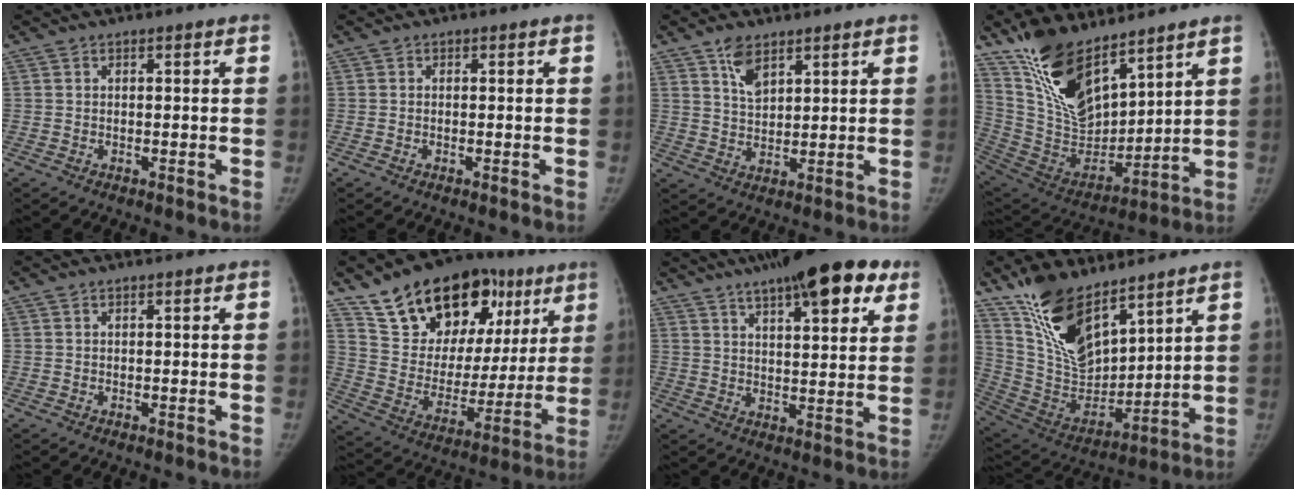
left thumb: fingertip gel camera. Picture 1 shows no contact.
{"total": 0.0}
{"total": 5.4, "force": [3.5, 2.7, 3.2], "torque": [-0.043, -0.021, 0.068]}
{"total": 20.1, "force": [13.8, 9.0, 11.6], "torque": [-0.169, -0.072, 0.272]}
{"total": 0.0}
{"total": 27.1, "force": [15.0, 15.5, 16.3], "torque": [-0.207, -0.015, 0.249]}
{"total": 20.0, "force": [11.7, 6.3, 15.0], "torque": [-0.199, -0.013, 0.169]}
{"total": 19.0, "force": [13.1, 8.4, 10.9], "torque": [-0.156, -0.071, 0.261]}